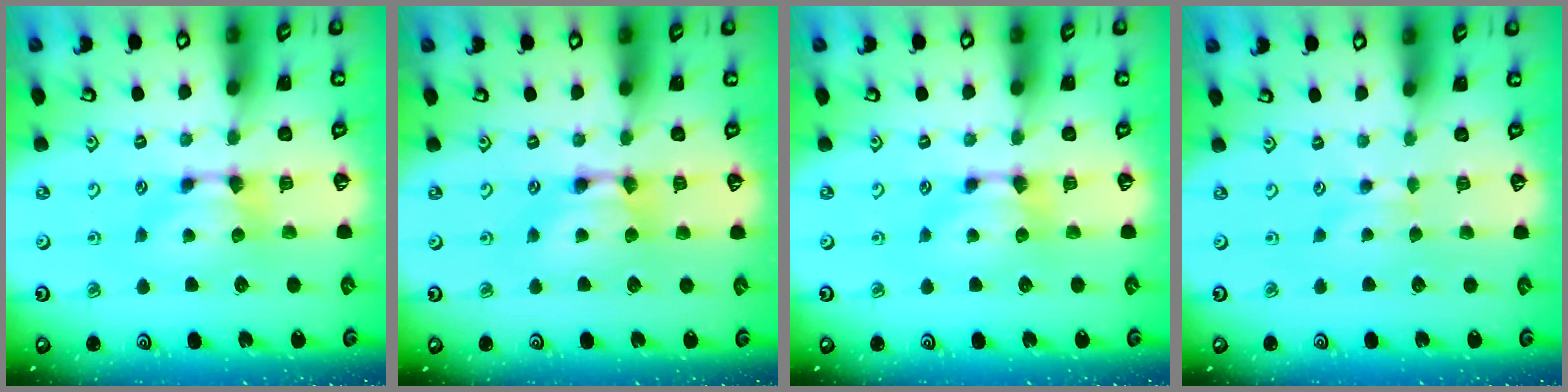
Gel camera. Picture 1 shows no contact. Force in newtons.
{"total": 2.0, "press": 2.0, "slide": 0.1}
{"total": 0.0}
{"total": 2.4, "press": 2.4, "slide": 0.4}